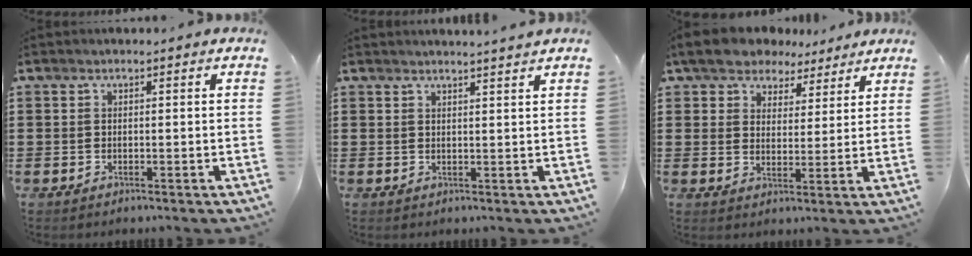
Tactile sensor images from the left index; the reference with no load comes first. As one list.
[{"total": 1.9, "force": [1.8, -0.4, 0.4], "torque": [-0.011, -0.002, 0.035]}, {"total": 6.4, "force": [5.6, 3.0, 0.9], "torque": [-0.052, -0.017, 0.102]}]